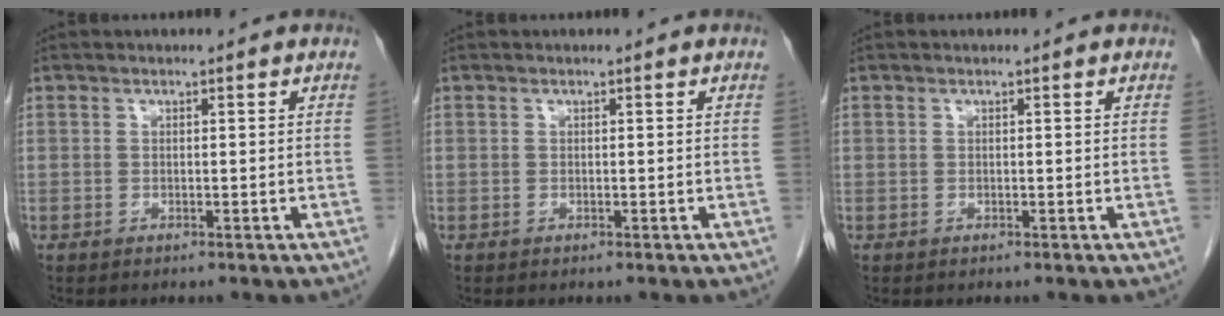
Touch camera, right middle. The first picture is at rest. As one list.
[{"total": 0.5, "force": [-0.4, 0.0, 0.4], "torque": [-0.003, 0.001, -0.002]}, {"total": 0.0}]